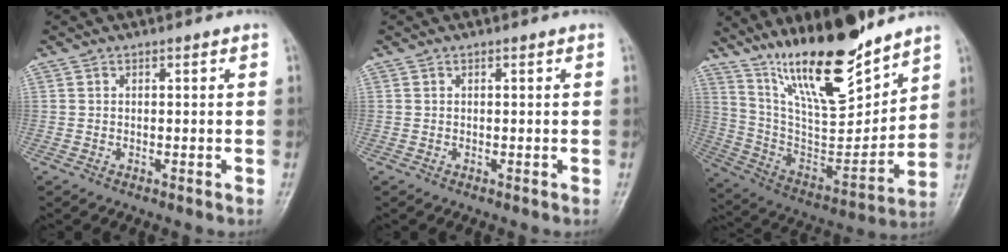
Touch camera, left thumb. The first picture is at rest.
{"total": 0.0}
{"total": 22.2, "force": [16.2, 6.3, 13.9], "torque": [-0.198, -0.090, 0.293]}